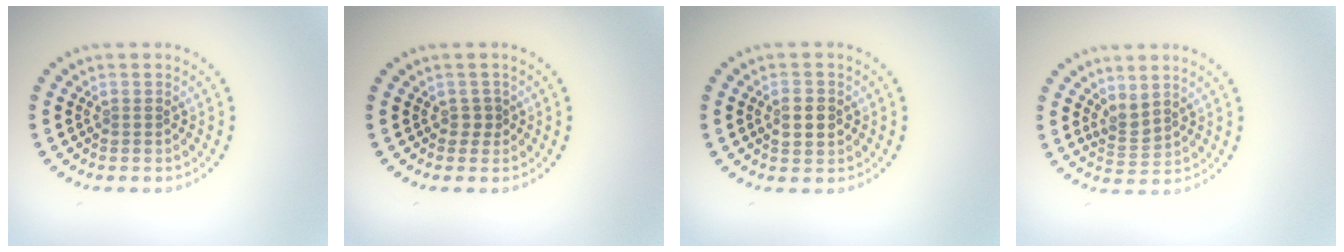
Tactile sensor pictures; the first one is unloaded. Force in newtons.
{"total": 0.8, "press": 0.7, "slide": 0.4}
{"total": 2.8, "press": 2.8, "slide": 0.1}
{"total": 1.8, "press": 1.4, "slide": 1.1}